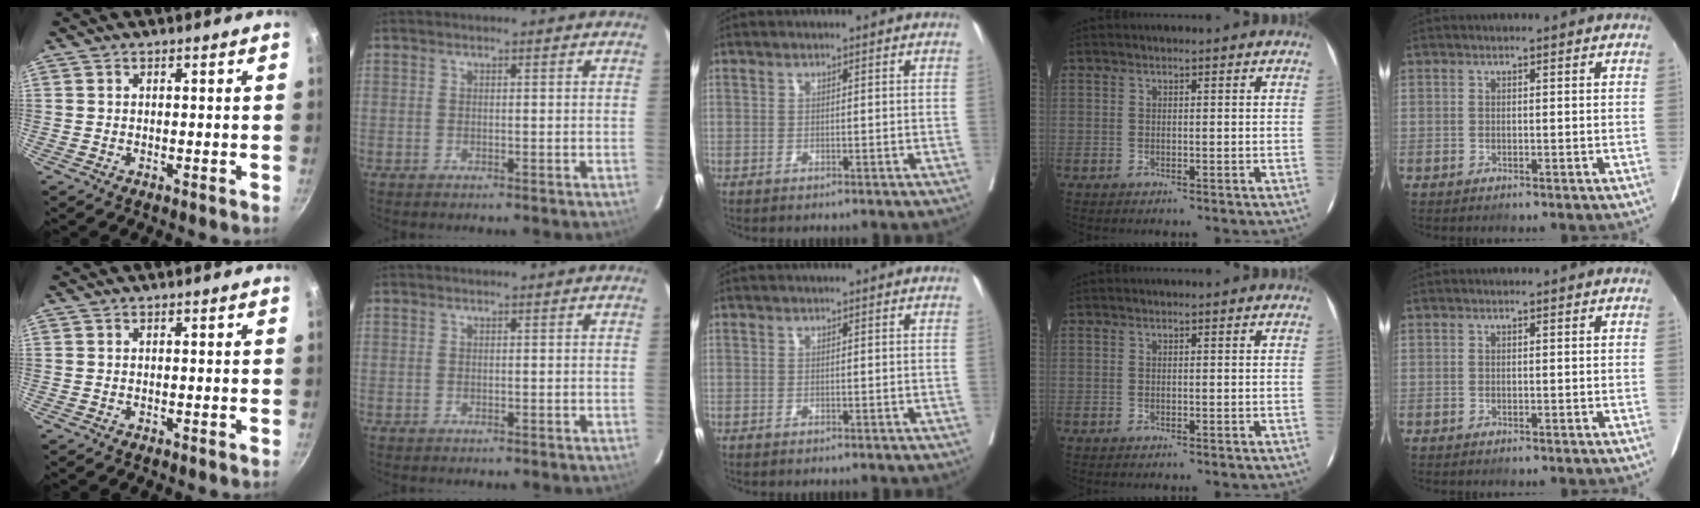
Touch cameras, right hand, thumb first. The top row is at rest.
{}